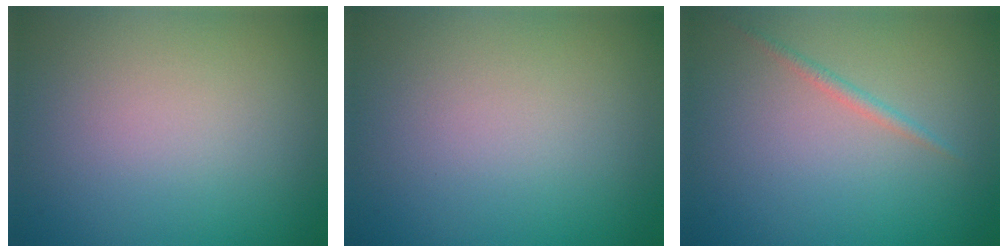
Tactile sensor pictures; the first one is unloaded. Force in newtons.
{"total": 0.0}
{"total": 0.9, "press": 0.9, "slide": 0.0}